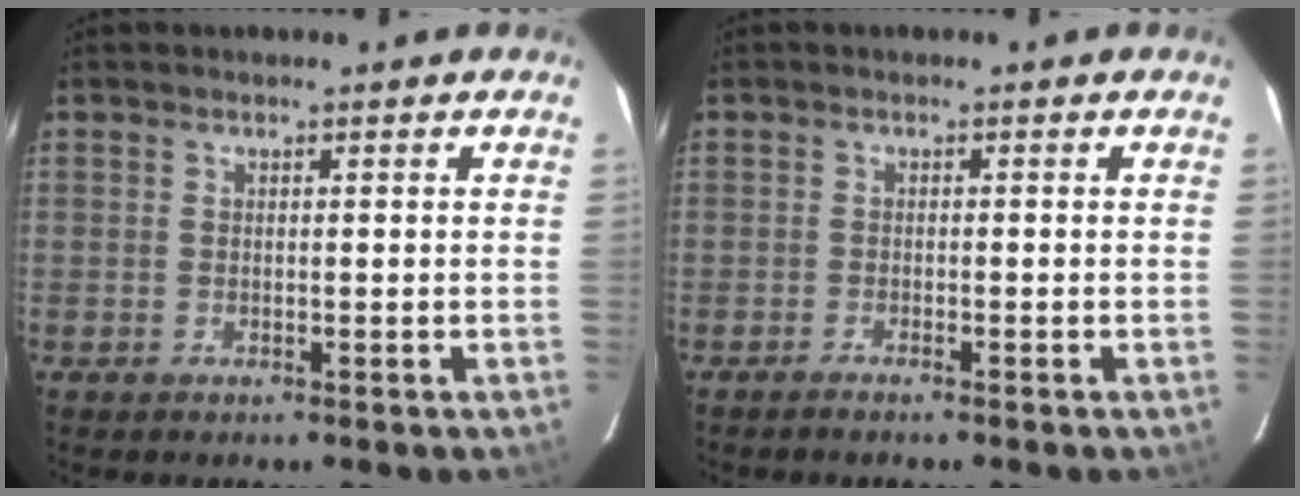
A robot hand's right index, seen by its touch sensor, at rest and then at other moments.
{"total": 1.2, "force": [-1.1, 0.0, 0.5], "torque": [-0.016, -0.001, -0.023]}